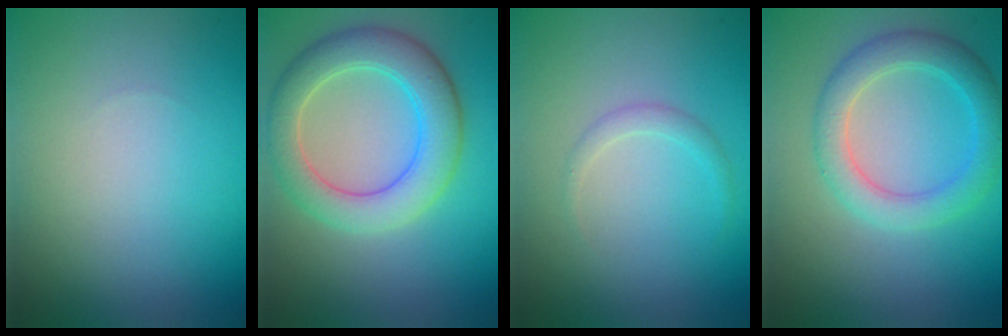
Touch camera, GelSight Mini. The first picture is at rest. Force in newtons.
{"total": 5.8, "press": 5.8, "slide": 0.2}
{"total": 1.0, "press": 1.0, "slide": 0.1}
{"total": 4.1, "press": 4.1, "slide": 0.3}